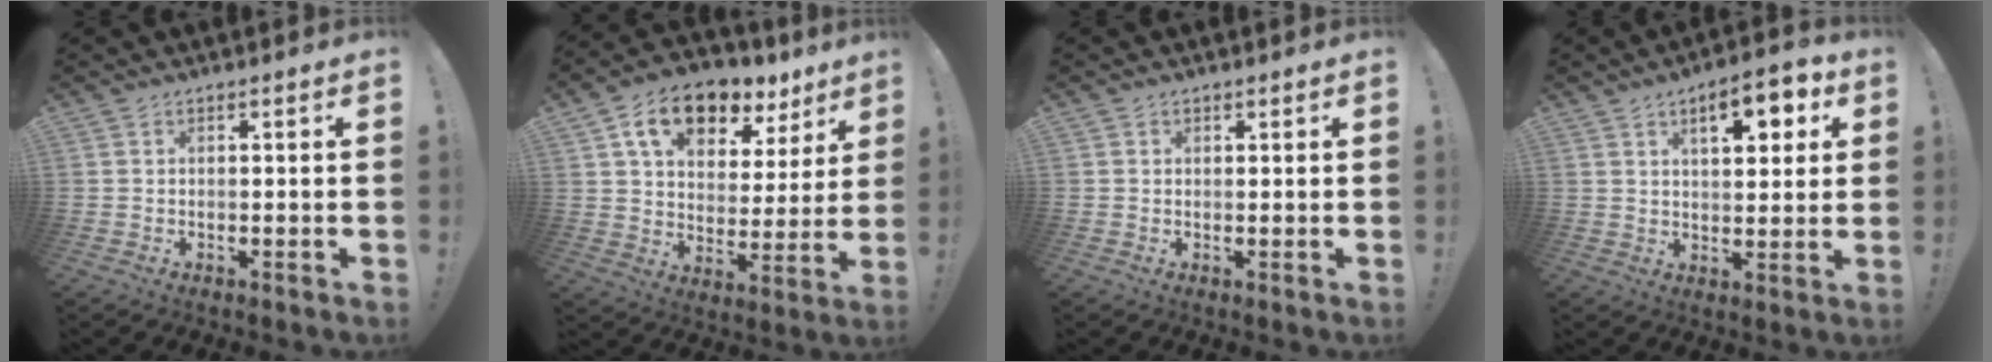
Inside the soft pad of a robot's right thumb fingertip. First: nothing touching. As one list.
[{"total": 14.5, "force": [8.8, 8.5, 7.8], "torque": [-0.130, -0.043, 0.160]}, {"total": 0.8, "force": [0.5, 0.6, 0.1], "torque": [-0.003, 0.001, 0.009]}, {"total": 9.9, "force": [4.3, 4.4, 7.8], "torque": [-0.103, -0.011, 0.068]}]